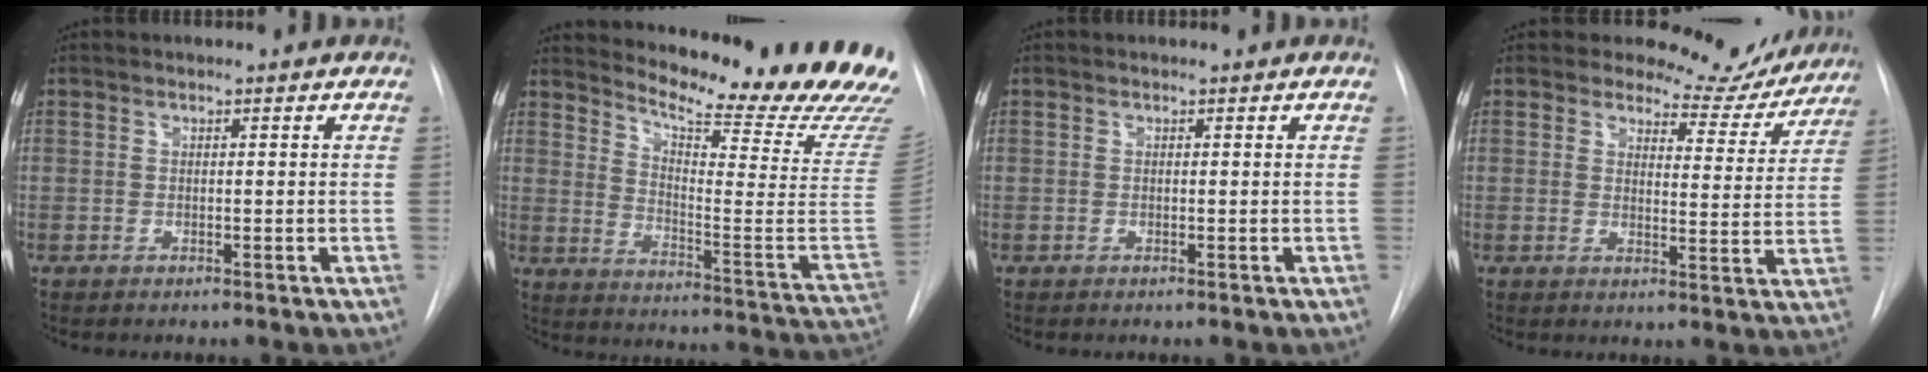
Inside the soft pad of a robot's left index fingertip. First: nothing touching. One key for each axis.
{"total": 26.6, "fx": 24.0, "fy": 0.7, "fz": 11.3, "tx": -0.177, "ty": -0.144, "tz": 0.298}
{"total": 0.0}
{"total": 9.5, "fx": 8.9, "fy": 3.2, "fz": 0.2, "tx": 0.020, "ty": -0.033, "tz": 0.089}